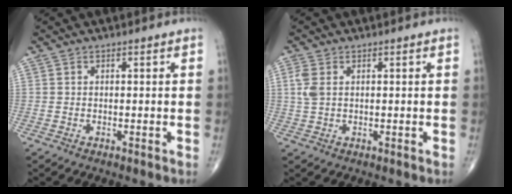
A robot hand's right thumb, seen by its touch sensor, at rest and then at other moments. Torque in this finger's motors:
{"motor_torque": [-0.27, -0.25, 0.49, 0.18, 0.04]}